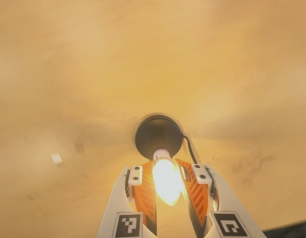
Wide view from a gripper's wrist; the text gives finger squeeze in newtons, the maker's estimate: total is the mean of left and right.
{"total": 13.1, "left": 13.5, "right": 12.7}